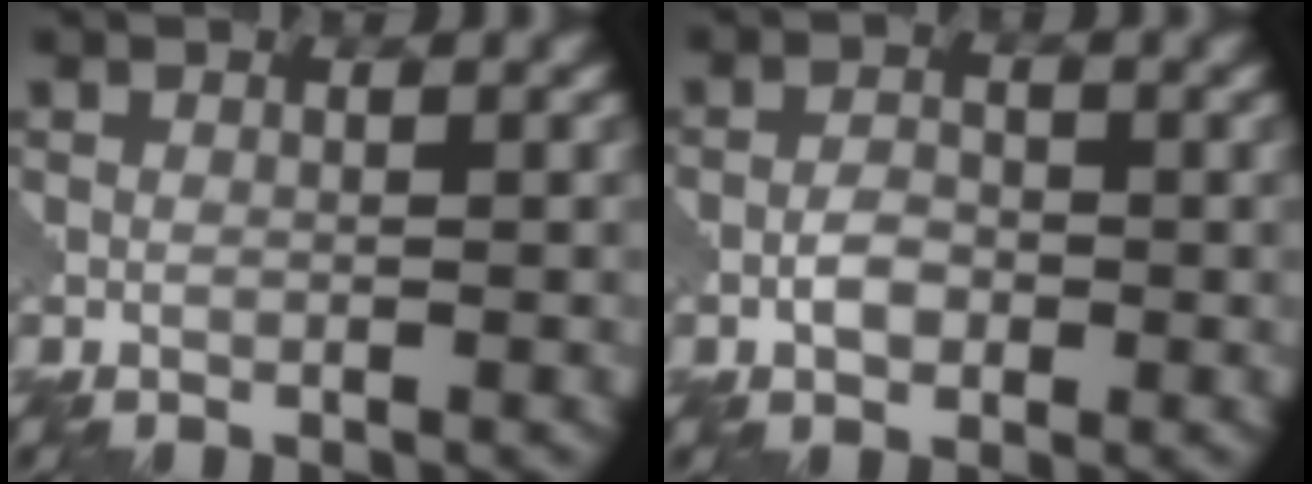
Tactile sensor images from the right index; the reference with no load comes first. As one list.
[{"total": 1.5, "force": [-0.3, 1.1, 1.0], "torque": [-0.017, 0.005, -0.004]}]